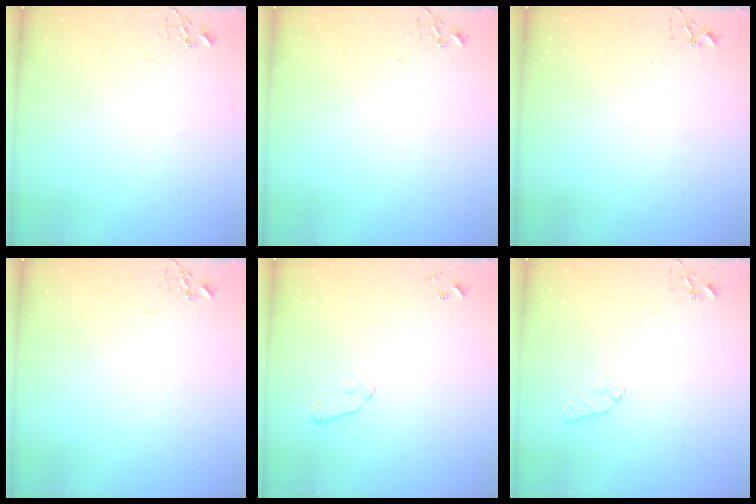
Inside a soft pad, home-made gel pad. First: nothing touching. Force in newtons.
{"total": 0.0}
{"total": 4.2, "press": 4.2, "slide": 0.7}
{"total": 0.0}
{"total": 6.5, "press": 6.4, "slide": 1.0}
{"total": 7.7, "press": 7.6, "slide": 0.9}